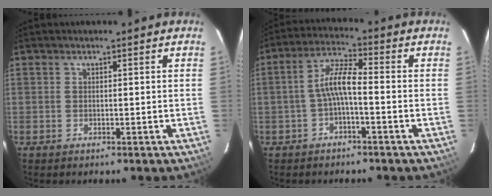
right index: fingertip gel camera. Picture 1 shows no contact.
{"total": 5.7, "force": [-1.7, 1.1, 5.4], "torque": [-0.116, 0.017, -0.033]}